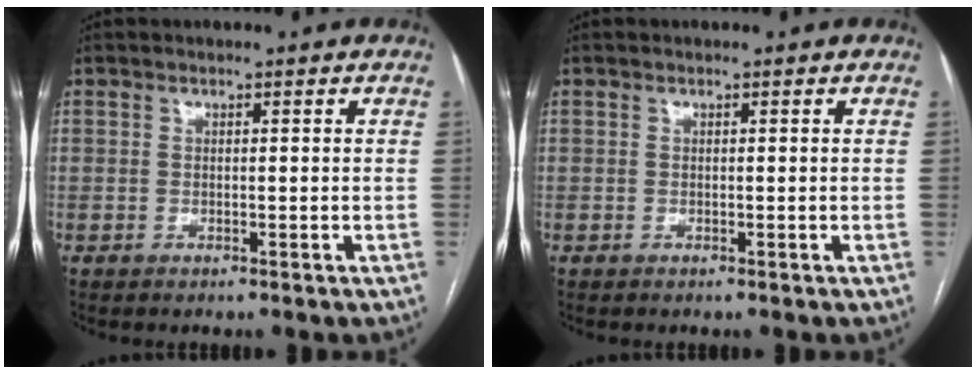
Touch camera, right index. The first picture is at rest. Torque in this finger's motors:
{"motor_torque": [0.00, 0.00, 0.00, 0.01]}